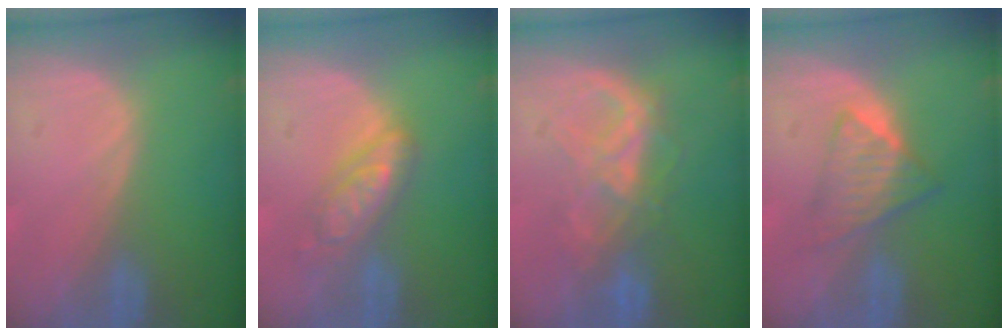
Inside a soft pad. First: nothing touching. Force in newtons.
{"total": 5.5, "press": 5.5, "slide": 0.2}
{"total": 6.6, "press": 6.6, "slide": 0.4}
{"total": 5.9, "press": 5.1, "slide": 3.0}